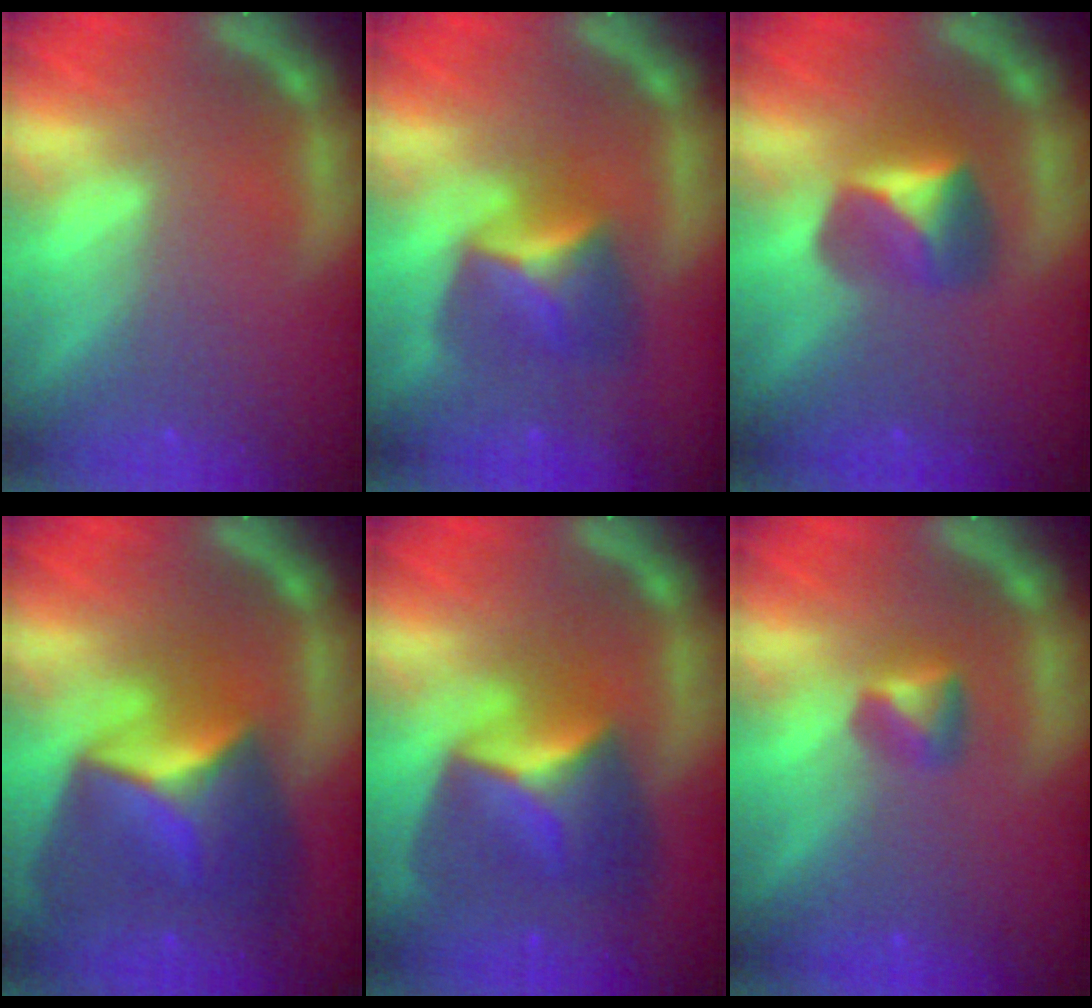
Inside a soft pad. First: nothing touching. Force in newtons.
{"total": 4.9}
{"total": 3.9}
{"total": 8.9}
{"total": 7.4}
{"total": 1.9}